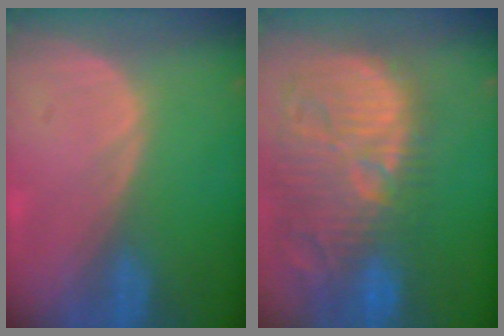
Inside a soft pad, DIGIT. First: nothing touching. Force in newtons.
{"total": 15.4, "press": 13.4, "slide": 7.5}